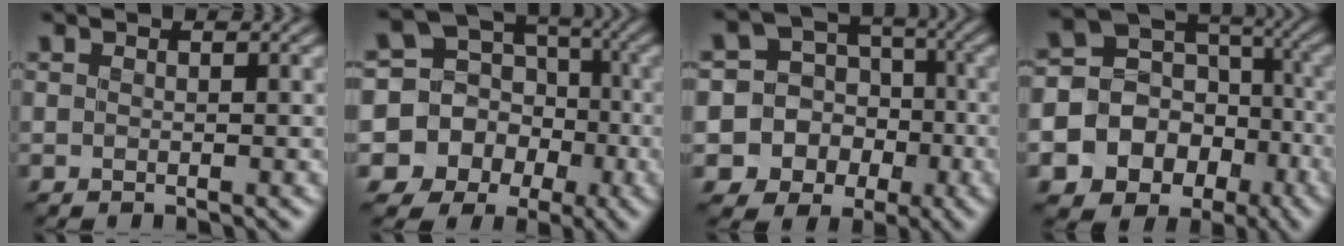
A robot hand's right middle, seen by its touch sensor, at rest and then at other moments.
{"total": 13.0, "force": [-4.5, 11.8, 2.8], "torque": [-0.092, -0.014, -0.080]}
{"total": 11.4, "force": [-4.4, 10.2, 2.2], "torque": [-0.057, -0.012, -0.083]}
{"total": 16.2, "force": [-7.0, 13.9, 4.6], "torque": [-0.102, -0.040, -0.113]}